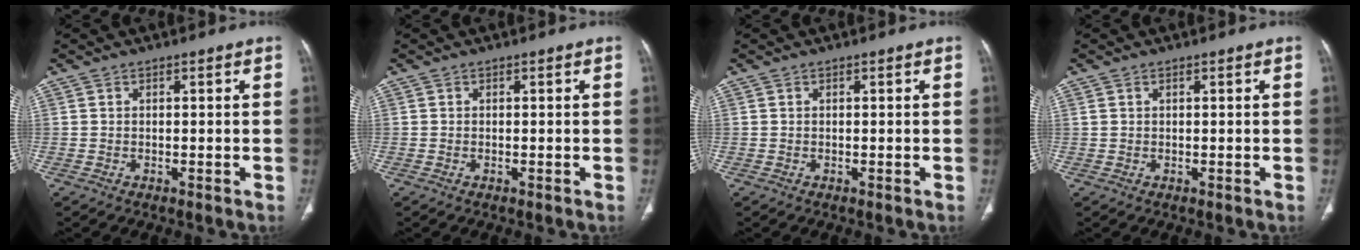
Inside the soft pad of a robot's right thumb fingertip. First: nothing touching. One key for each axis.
{"total": 0.0}
{"total": 0.0}
{"total": 0.7, "fx": 0.3, "fy": 0.4, "fz": 0.4, "tx": -0.010, "ty": 0.010, "tz": 0.009}